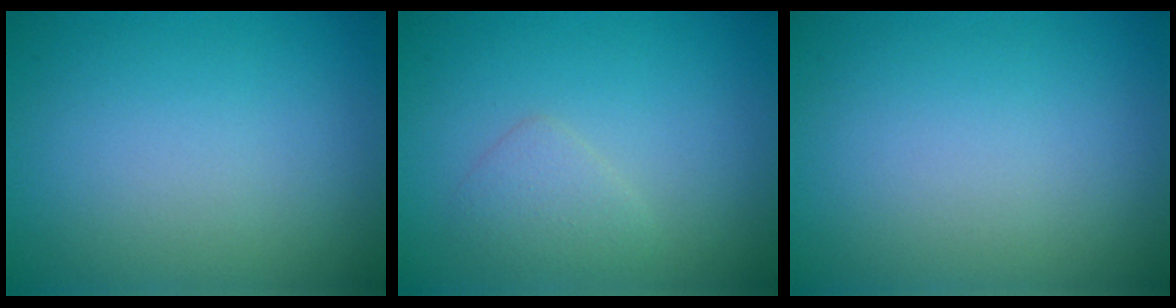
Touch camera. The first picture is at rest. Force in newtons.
{"total": 1.6, "press": 1.6, "slide": 0.0}
{"total": 0.0}